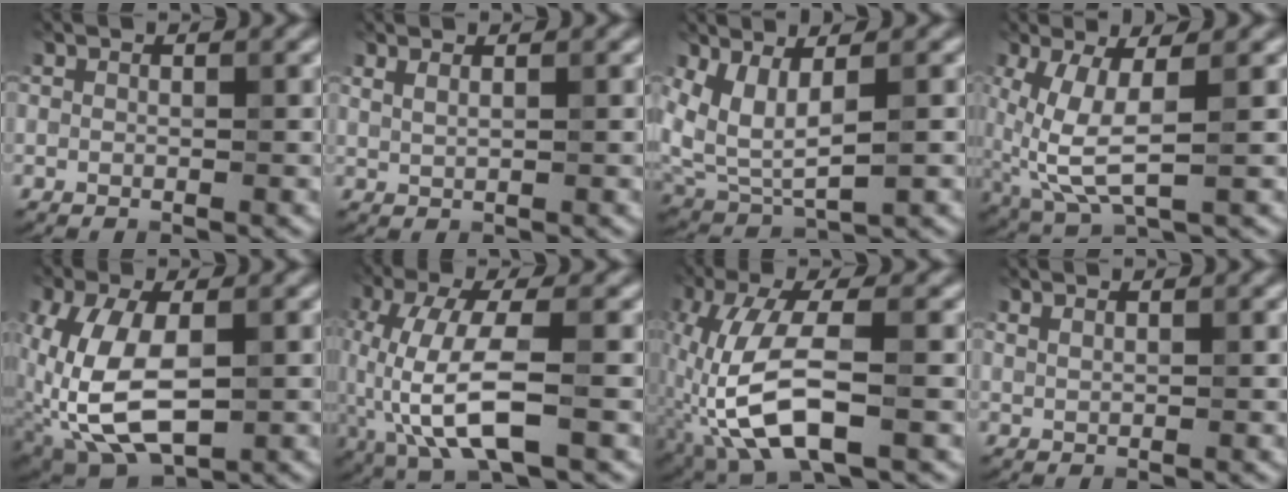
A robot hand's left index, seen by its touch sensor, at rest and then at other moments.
{"total": 0.9, "force": [0.6, 0.2, 0.7], "torque": [-0.016, -0.003, 0.011]}
{"total": 4.7, "force": [1.1, 2.3, 3.9], "torque": [-0.095, -0.016, 0.031]}
{"total": 6.4, "force": [-0.1, 2.4, 5.9], "torque": [-0.152, -0.014, 0.002]}
{"total": 9.8, "force": [-1.6, 5.5, 7.9], "torque": [-0.191, -0.011, -0.032]}
{"total": 7.6, "force": [-2.4, 2.4, 6.8], "torque": [-0.152, 0.002, -0.050]}
{"total": 9.0, "force": [-3.4, 3.2, 7.7], "torque": [-0.179, 0.004, -0.074]}
{"total": 0.6, "force": [0.4, 0.1, 0.3], "torque": [-0.013, -0.003, 0.010]}